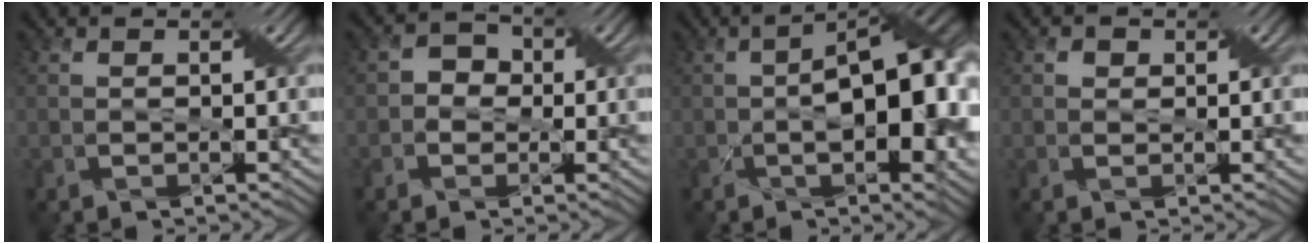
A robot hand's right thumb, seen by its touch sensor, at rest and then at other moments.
{"total": 2.7, "force": [-0.3, 2.5, 0.9], "torque": [-0.010, 0.009, -0.015]}
{"total": 14.4, "force": [-0.8, 6.1, 13.0], "torque": [-0.192, -0.010, -0.010]}
{"total": 1.2, "force": [0.5, 1.1, 0.3], "torque": [-0.006, 0.002, 0.004]}